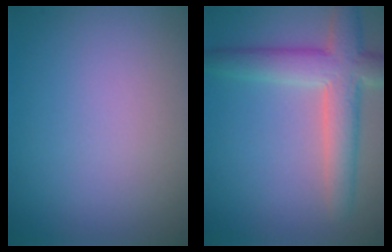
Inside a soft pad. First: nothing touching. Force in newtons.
{"total": 5.8, "press": 5.8, "slide": 0.4}